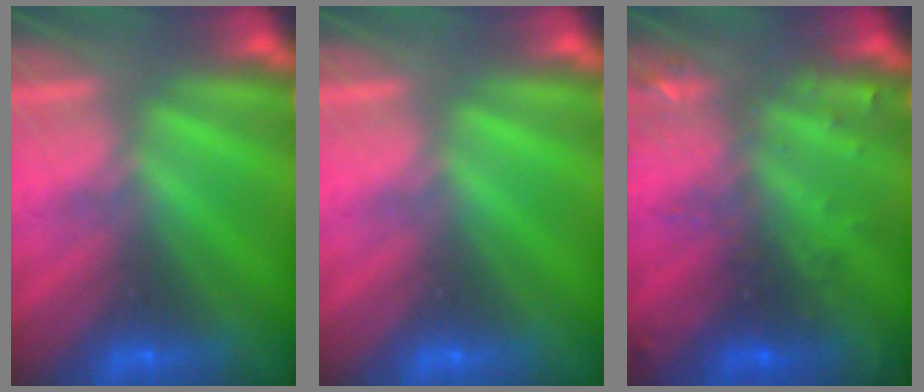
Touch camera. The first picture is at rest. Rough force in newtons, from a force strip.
{"total": 0.0}
{"total": 2.9}